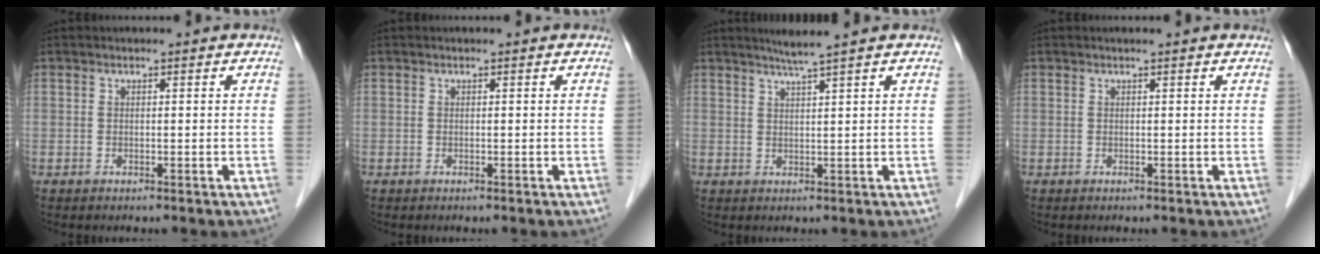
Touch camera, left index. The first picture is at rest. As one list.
[{"total": 0.0}, {"total": 3.1, "force": [2.4, -1.1, 1.6], "torque": [-0.030, -0.007, 0.047]}, {"total": 1.1, "force": [1.0, 0.0, 0.5], "torque": [-0.011, 0.012, 0.013]}]